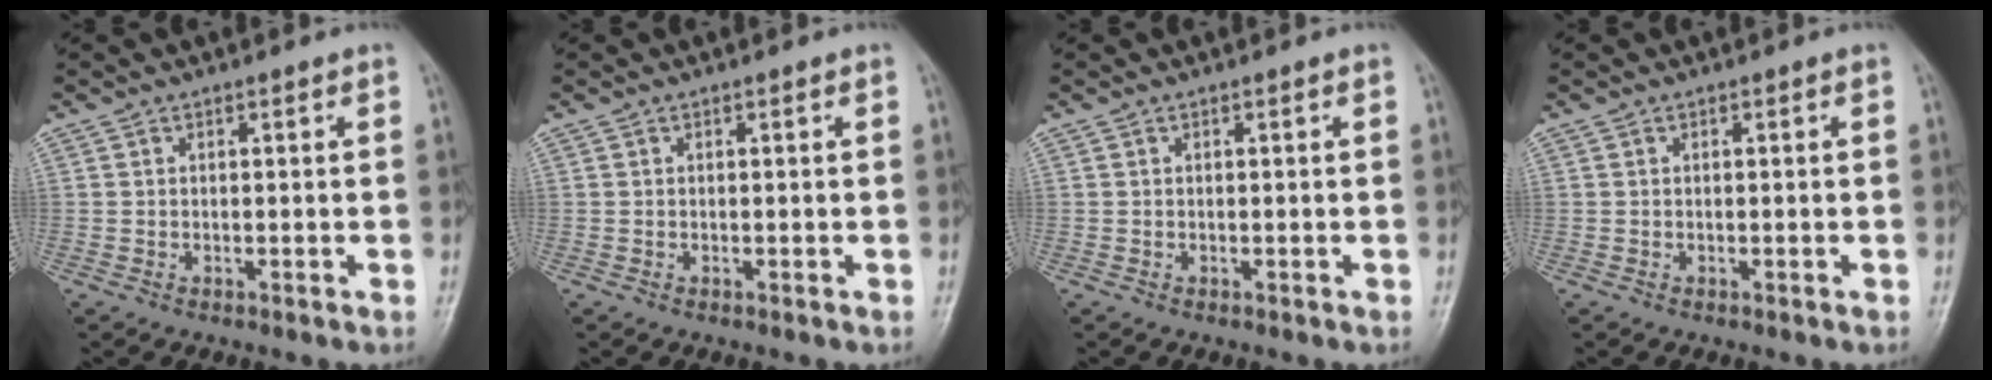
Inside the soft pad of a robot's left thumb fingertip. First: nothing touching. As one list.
[{"total": 0.0}, {"total": 0.0}, {"total": 0.0}]